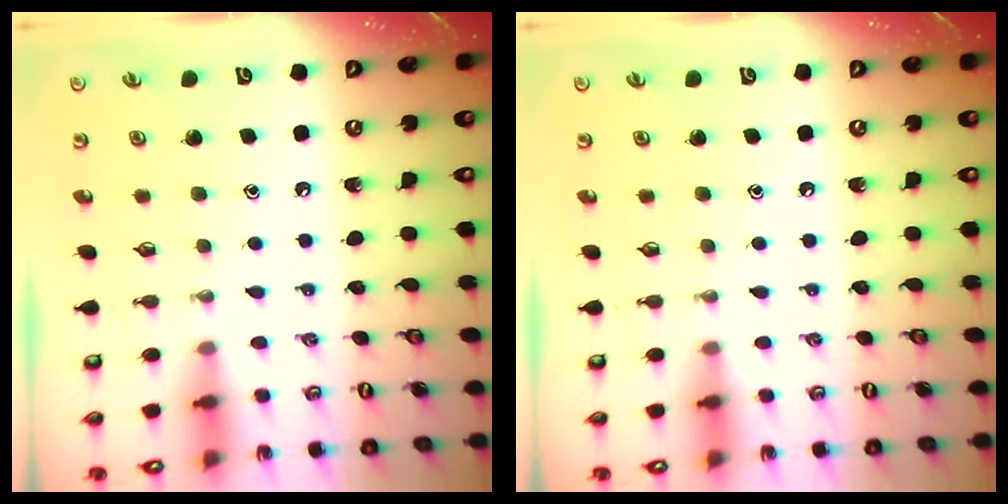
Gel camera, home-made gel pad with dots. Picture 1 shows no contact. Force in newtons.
{"total": 0.0}